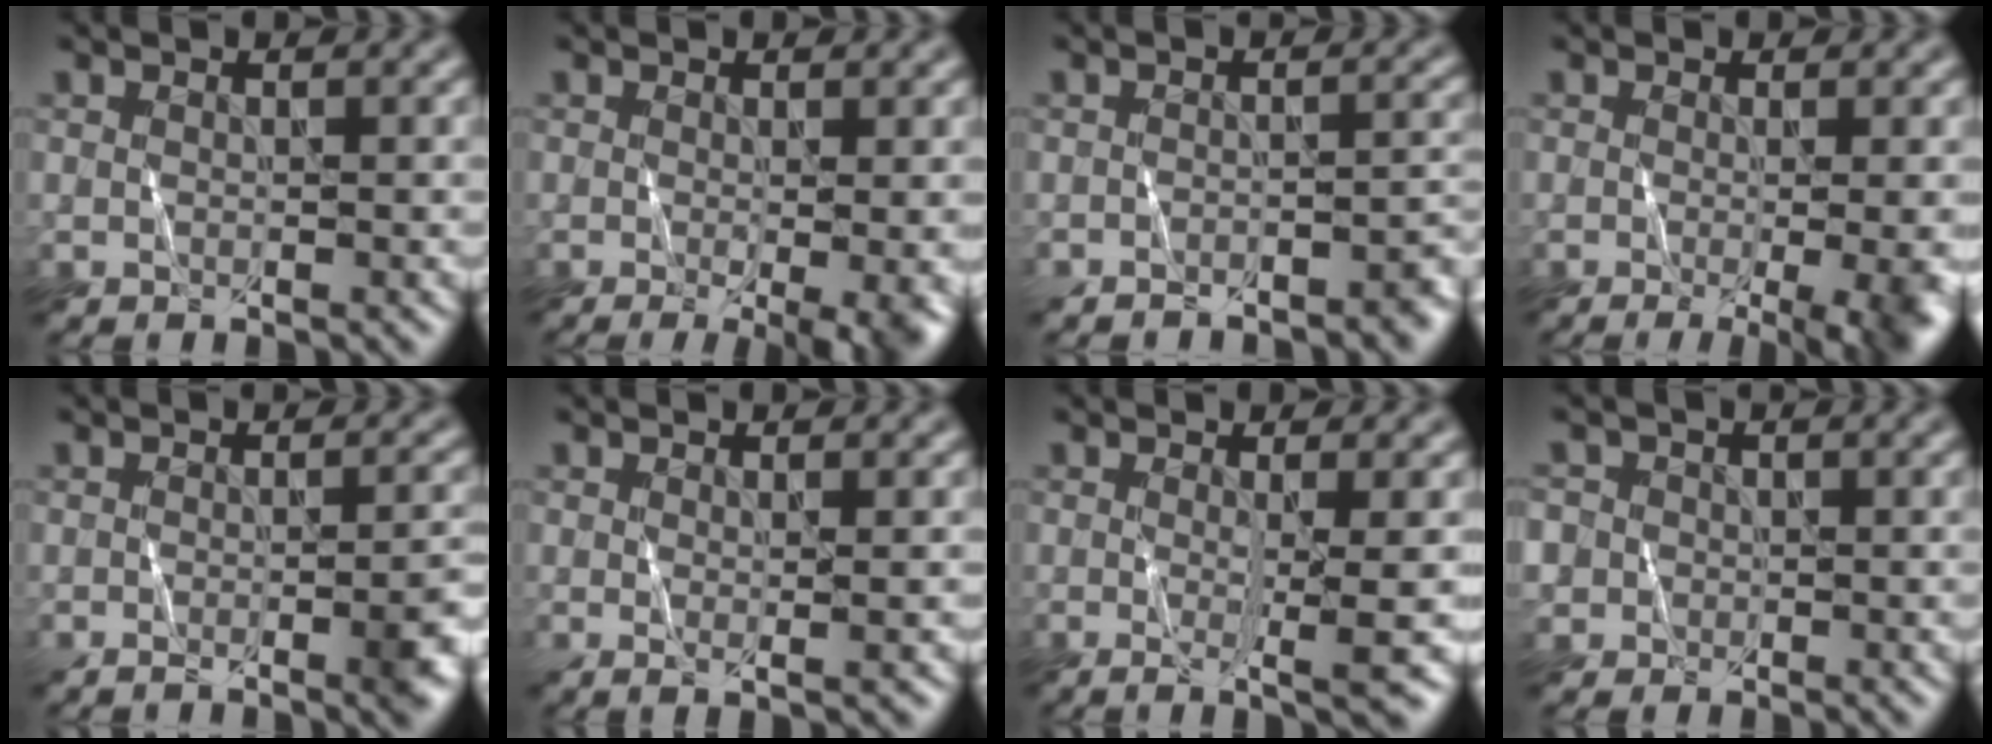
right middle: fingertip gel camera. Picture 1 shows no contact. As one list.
[{"total": 4.7, "force": [-0.8, 1.2, 4.4], "torque": [-0.046, -0.009, -0.005]}, {"total": 2.6, "force": [-2.4, 0.3, 1.0], "torque": [-0.007, 0.002, -0.037]}, {"total": 8.2, "force": [-1.1, 3.5, 7.4], "torque": [-0.043, 0.004, -0.003]}, {"total": 3.7, "force": [-1.7, 1.0, 3.2], "torque": [-0.030, 0.000, -0.026]}, {"total": 1.2, "force": [0.1, 0.1, 1.2], "torque": [-0.012, 0.002, 0.000]}, {"total": 3.8, "force": [-0.3, 0.5, 3.8], "torque": [-0.047, 0.001, -0.005]}, {"total": 2.7, "force": [-0.5, 2.6, 0.2], "torque": [0.007, 0.011, -0.023]}]